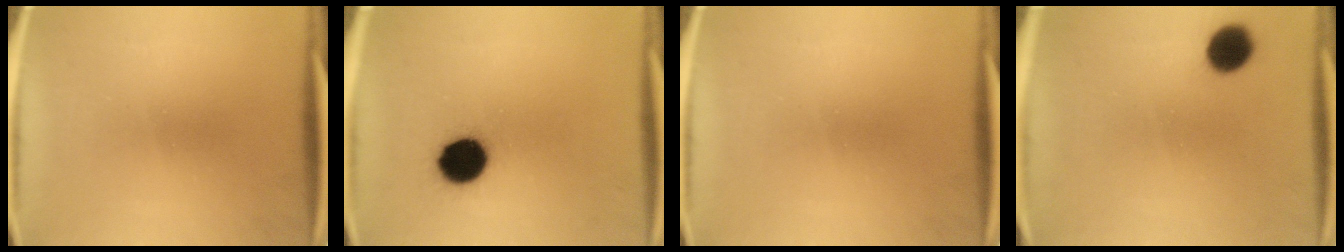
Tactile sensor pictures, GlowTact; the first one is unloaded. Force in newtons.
{"total": 11.1}
{"total": 0.0}
{"total": 6.7}